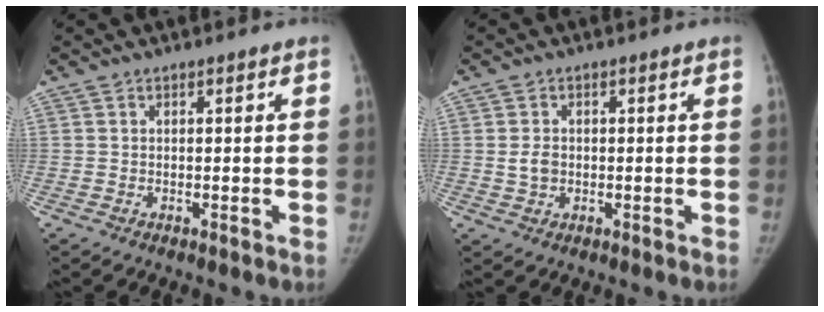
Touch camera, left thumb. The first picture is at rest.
{"total": 2.8, "force": [-0.2, 2.2, 1.7], "torque": [-0.023, 0.003, 0.000]}